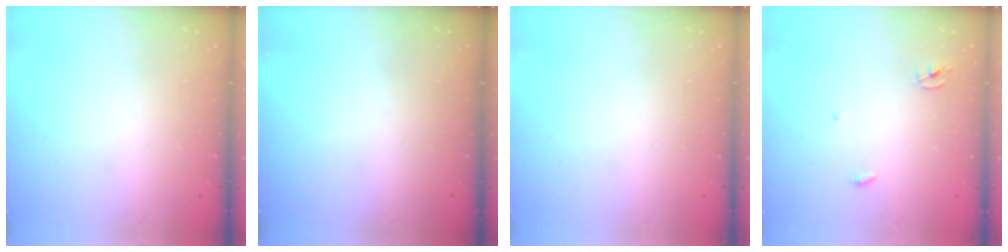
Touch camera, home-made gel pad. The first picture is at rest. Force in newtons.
{"total": 0.0}
{"total": 0.0}
{"total": 2.5, "press": 2.5, "slide": 0.1}